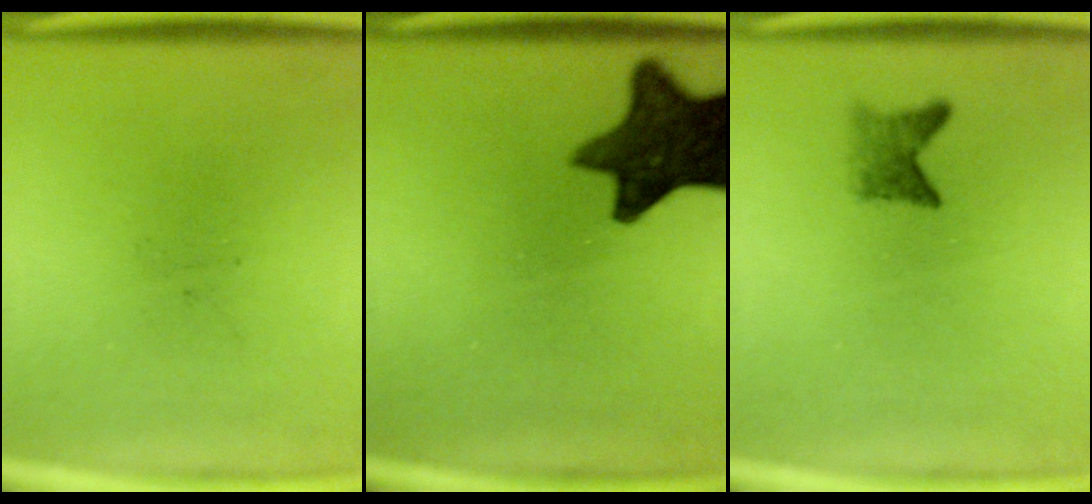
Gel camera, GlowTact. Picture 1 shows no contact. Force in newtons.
{"total": 12.9}
{"total": 2.0}